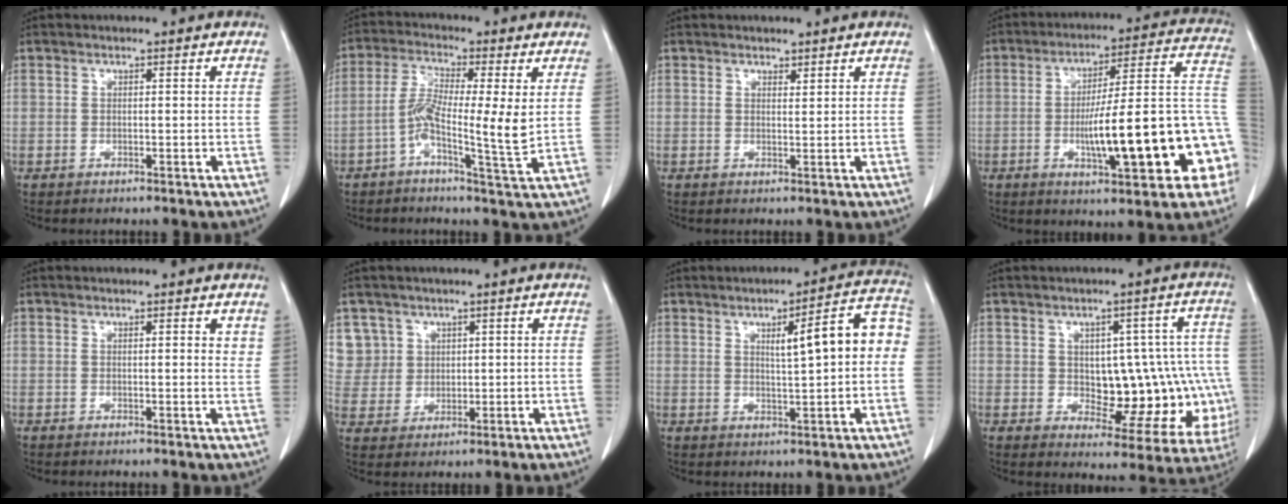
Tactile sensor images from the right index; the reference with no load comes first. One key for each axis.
{"total": 8.3, "fx": -0.7, "fy": 0.4, "fz": 8.2, "tx": -0.159, "ty": 0.006, "tz": -0.022}
{"total": 0.9, "fx": 0.8, "fy": 0.3, "fz": 0.2, "tx": -0.005, "ty": -0.008, "tz": 0.013}
{"total": 21.3, "fx": -5.1, "fy": 3.6, "fz": 20.4, "tx": -0.223, "ty": 0.035, "tz": -0.062}
{"total": 1.8, "fx": 1.2, "fy": 0.5, "fz": 1.2, "tx": -0.015, "ty": -0.005, "tz": 0.013}
{"total": 6.4, "fx": 3.1, "fy": 5.6, "fz": -0.3, "tx": 0.013, "ty": 0.012, "tz": 0.070}
{"total": 9.5, "fx": 1.2, "fy": 1.4, "fz": 9.4, "tx": -0.124, "ty": 0.027, "tz": 0.016}
{"total": 15.0, "fx": -0.8, "fy": 7.5, "fz": 12.9, "tx": -0.136, "ty": 0.030, "tz": 0.010}